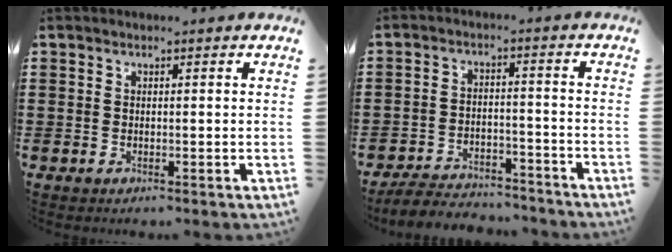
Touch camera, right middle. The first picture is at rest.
{"total": 5.1, "force": [-5.0, 0.9, 0.7], "torque": [-0.018, 0.009, -0.103]}